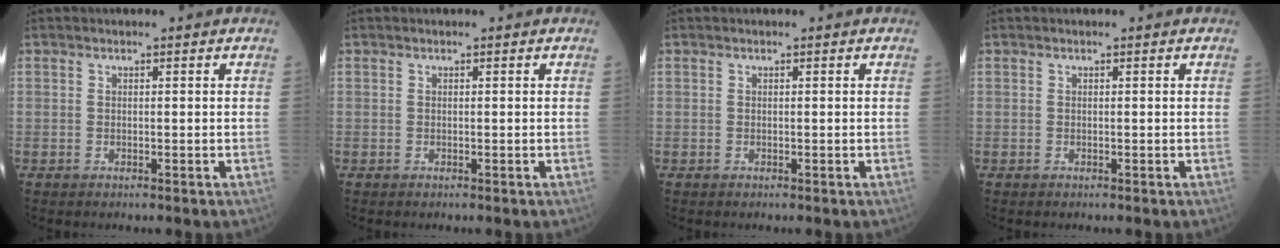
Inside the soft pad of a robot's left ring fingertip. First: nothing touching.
{"total": 0.0}
{"total": 0.0}
{"total": 0.0}